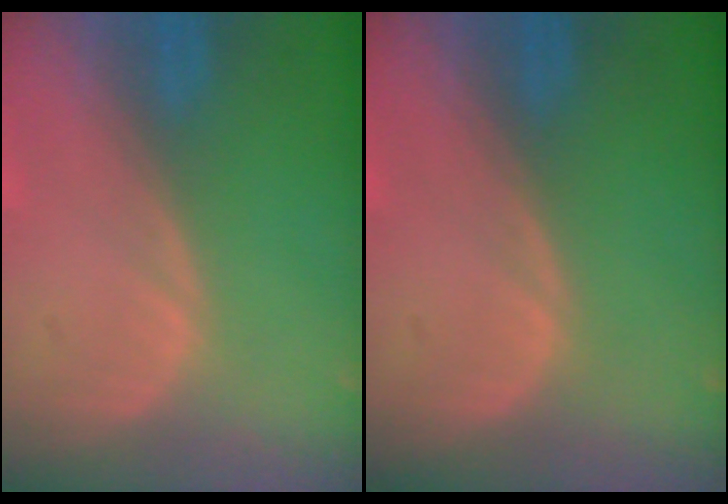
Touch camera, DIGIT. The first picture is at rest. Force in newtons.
{"total": 0.0}